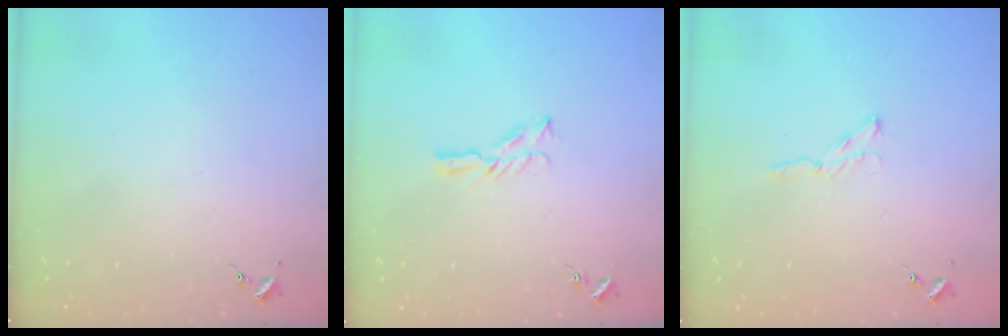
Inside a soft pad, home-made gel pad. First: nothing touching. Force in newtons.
{"total": 5.1, "press": 5.1, "slide": 0.5}
{"total": 3.9, "press": 3.8, "slide": 0.5}